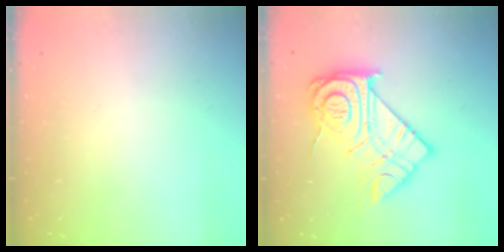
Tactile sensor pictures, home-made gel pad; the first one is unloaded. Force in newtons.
{"total": 19.5, "press": 19.4, "slide": 1.6}